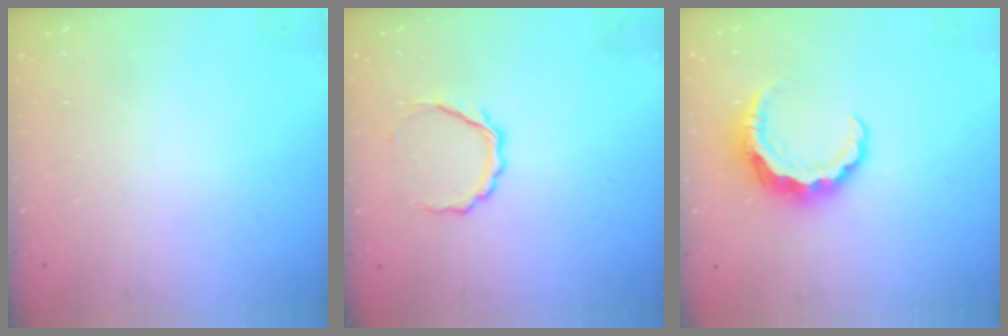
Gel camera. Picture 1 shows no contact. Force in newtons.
{"total": 4.8, "press": 4.7, "slide": 1.0}
{"total": 8.4, "press": 8.3, "slide": 1.2}